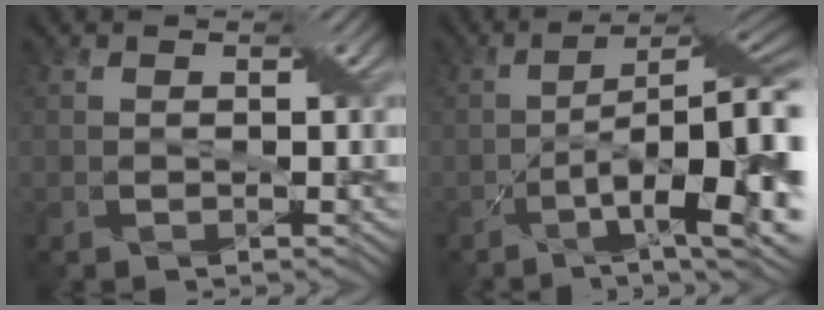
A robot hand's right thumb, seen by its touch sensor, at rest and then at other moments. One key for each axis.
{"total": 18.0, "fx": -4.3, "fy": 6.2, "fz": 16.3, "tx": -0.229, "ty": -0.011, "tz": -0.061}